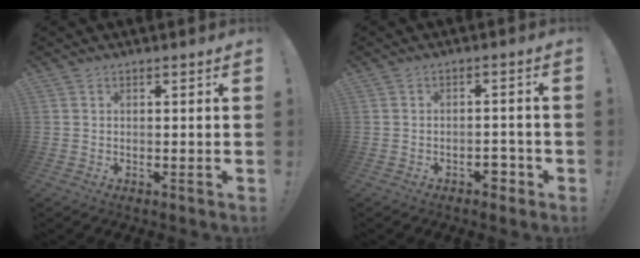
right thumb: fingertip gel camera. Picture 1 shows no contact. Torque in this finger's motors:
{"motor_torque": [0.95, 0.80, 0.34, -0.82, 0.18]}